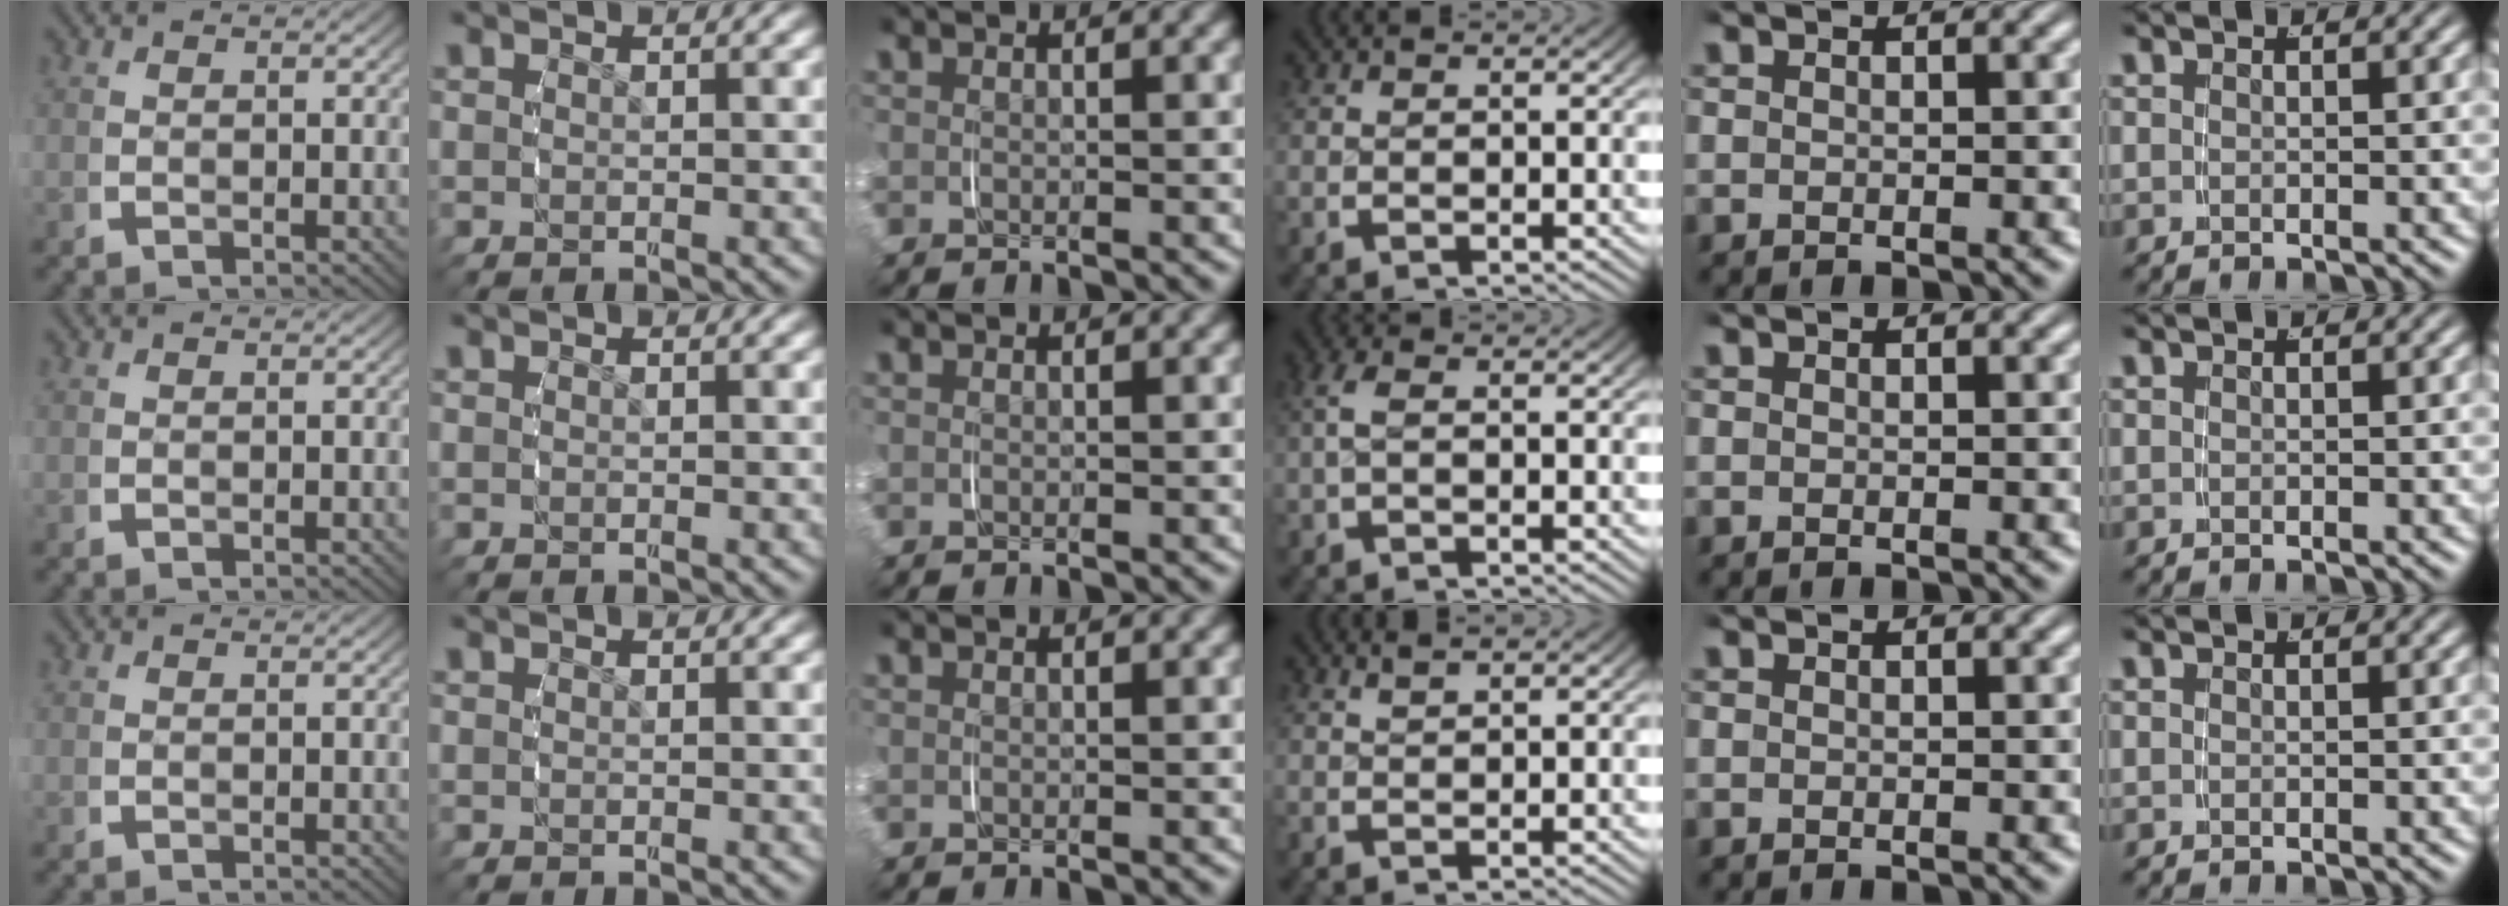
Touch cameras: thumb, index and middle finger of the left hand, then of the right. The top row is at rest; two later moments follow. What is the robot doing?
{"motion": "grasp_and_lifting", "object": "pen bag"}